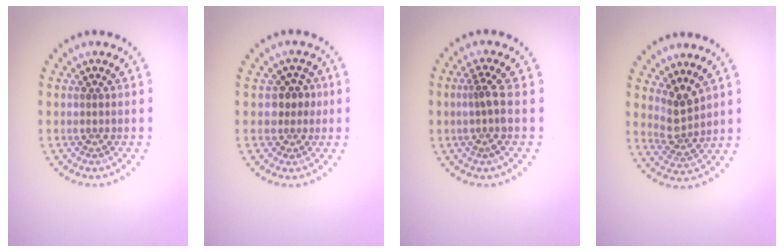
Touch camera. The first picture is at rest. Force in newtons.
{"total": 2.1, "press": 1.7, "slide": 1.1}
{"total": 2.0, "press": 1.4, "slide": 1.4}
{"total": 2.6, "press": 2.0, "slide": 1.7}